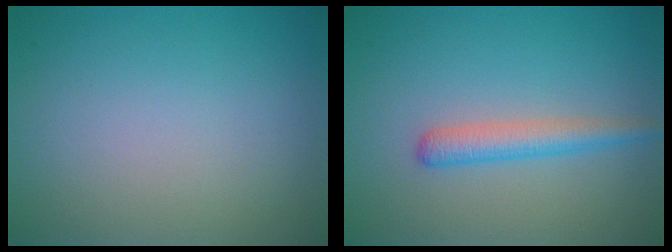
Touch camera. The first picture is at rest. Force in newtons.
{"total": 2.5, "press": 2.5, "slide": 0.1}